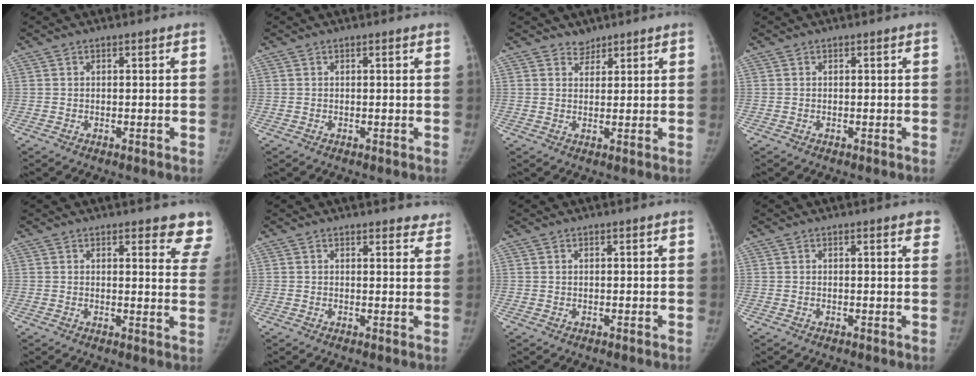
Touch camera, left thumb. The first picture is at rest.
{"total": 0.8, "force": [0.5, 0.0, 0.6], "torque": [-0.007, 0.004, 0.005]}
{"total": 2.2, "force": [1.8, 1.2, -0.1], "torque": [0.023, -0.014, 0.024]}
{"total": 0.0}
{"total": 9.1, "force": [7.7, 2.4, 4.3], "torque": [-0.011, -0.037, 0.064]}
{"total": 4.7, "force": [4.2, 1.7, 1.3], "torque": [0.020, -0.018, 0.041]}
{"total": 0.0}
{"total": 3.4, "force": [2.2, 0.8, 2.5], "torque": [-0.013, -0.001, 0.019]}